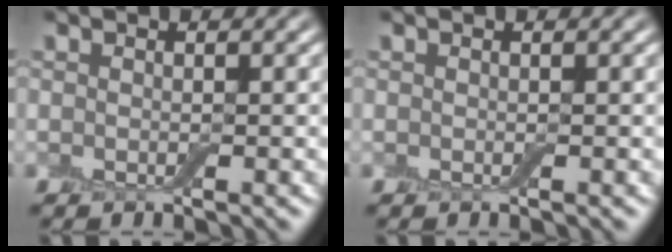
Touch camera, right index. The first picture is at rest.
{"total": 0.0}